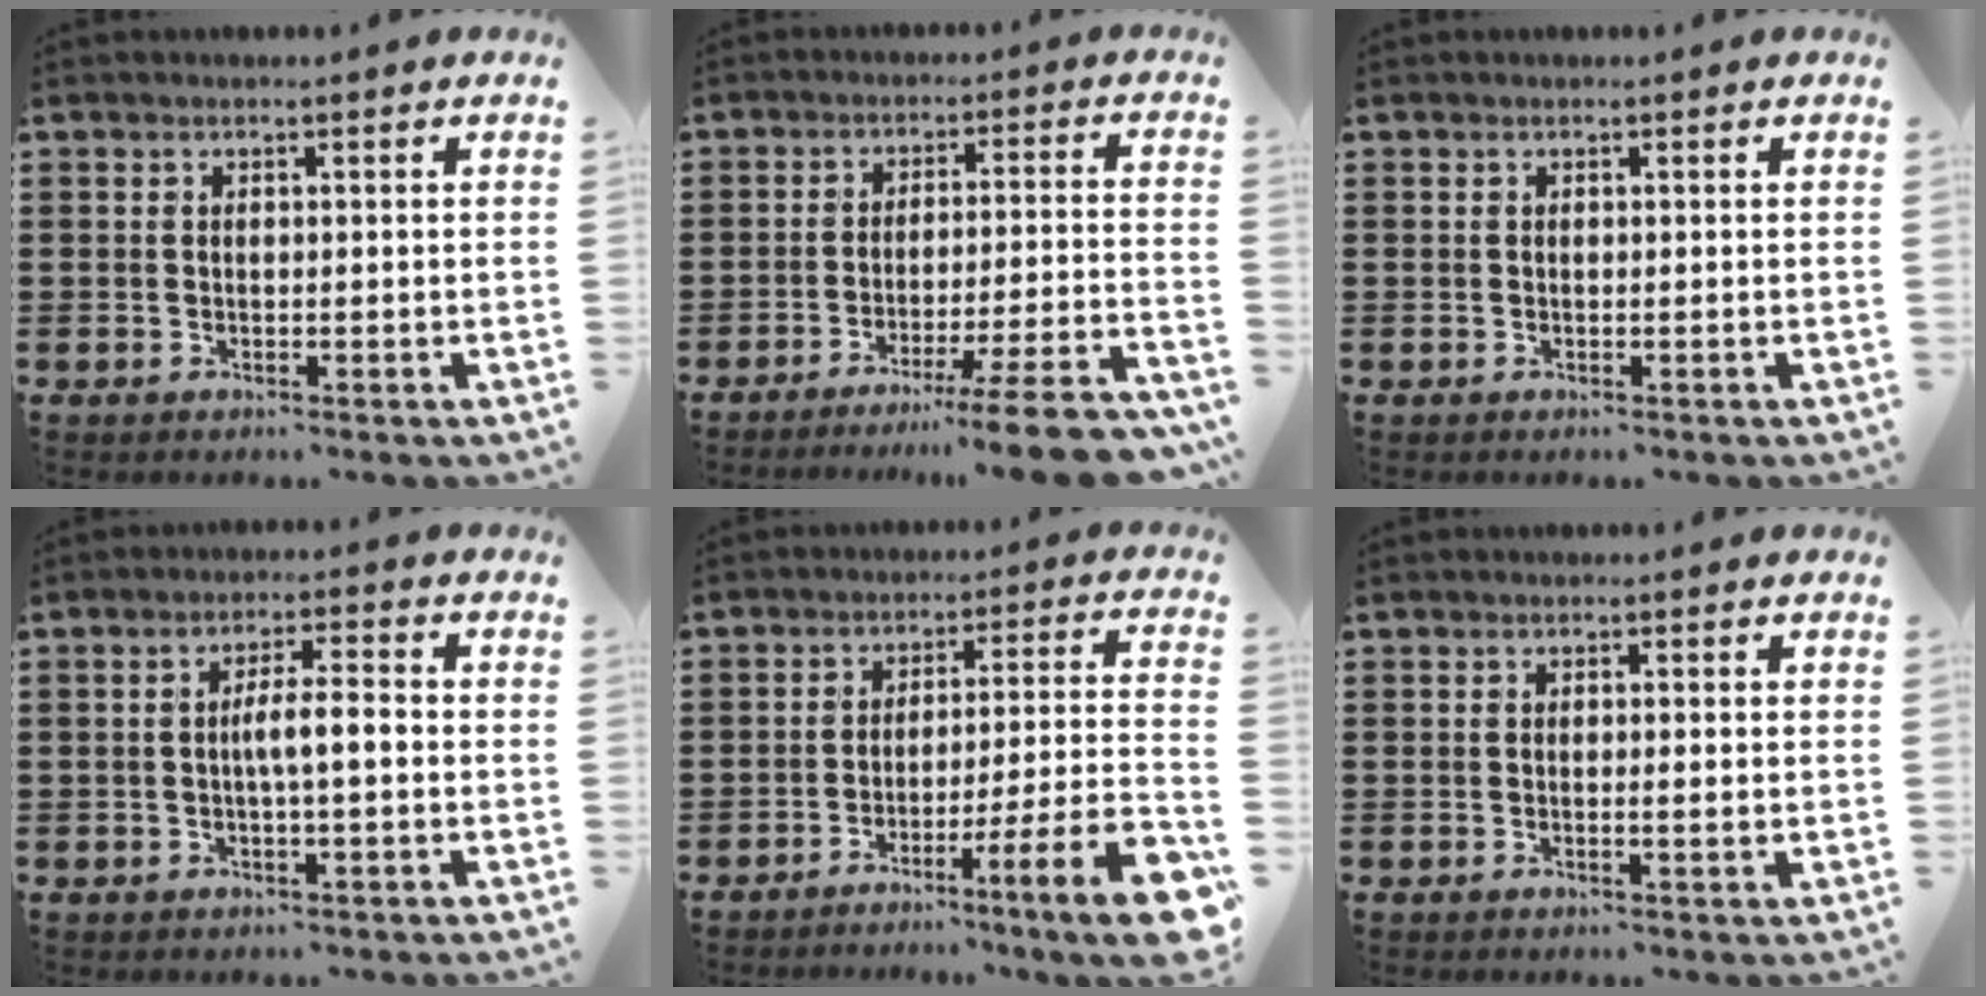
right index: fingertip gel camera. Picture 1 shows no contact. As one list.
[{"total": 9.2, "force": [-7.4, -0.7, 5.5], "torque": [-0.077, 0.000, -0.139]}, {"total": 0.0}, {"total": 4.0, "force": [-0.5, 0.5, 4.0], "torque": [-0.070, 0.002, -0.012]}, {"total": 9.7, "force": [-6.2, 0.2, 7.4], "torque": [-0.115, 0.000, -0.118]}, {"total": 0.9, "force": [-0.1, -0.1, 0.9], "torque": [-0.015, -0.005, -0.002]}]